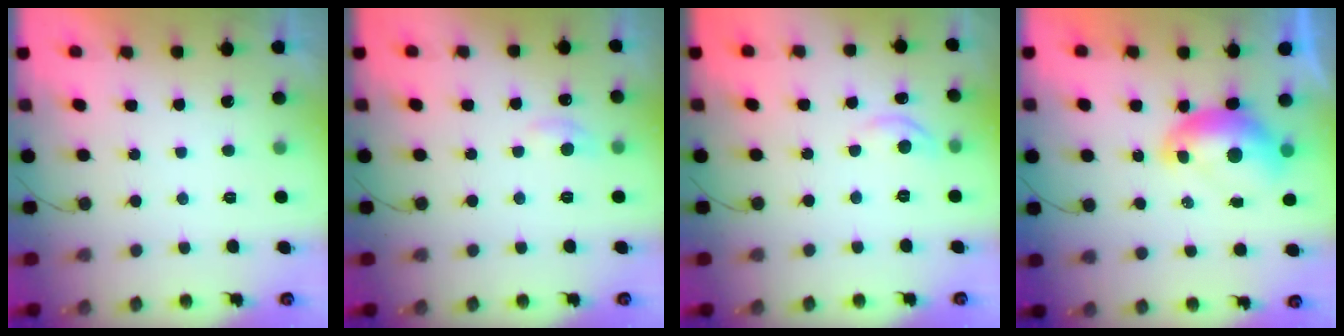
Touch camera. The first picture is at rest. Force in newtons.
{"total": 6.8, "press": 6.7, "slide": 0.9}
{"total": 5.1, "press": 5.0, "slide": 0.6}
{"total": 7.6, "press": 7.5, "slide": 1.0}